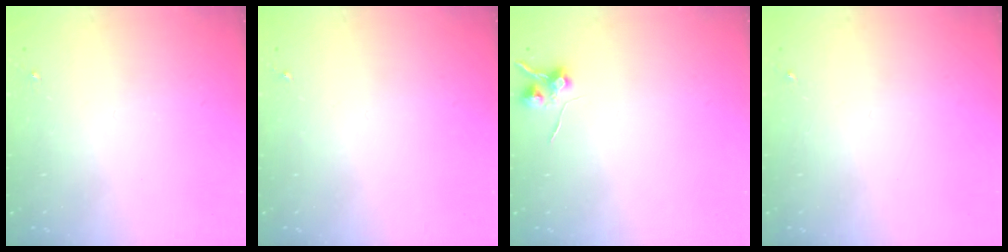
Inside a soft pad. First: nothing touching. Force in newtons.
{"total": 0.0}
{"total": 6.6, "press": 6.6, "slide": 0.8}
{"total": 0.0}